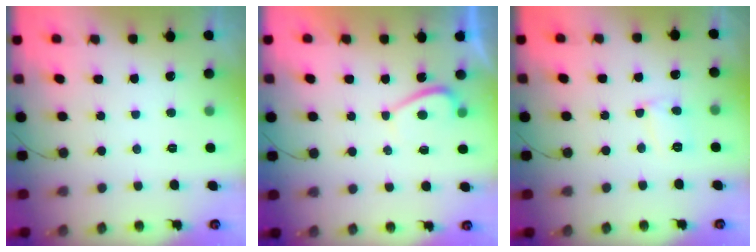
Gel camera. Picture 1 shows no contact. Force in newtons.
{"total": 2.3, "press": 2.1, "slide": 0.7}
{"total": 6.6, "press": 6.6, "slide": 0.5}